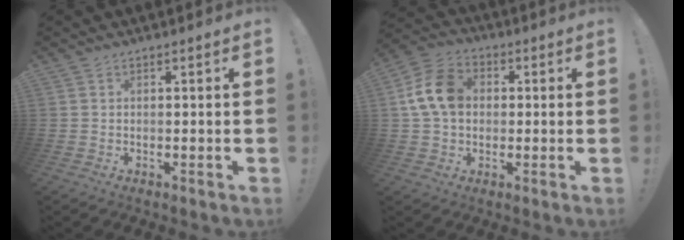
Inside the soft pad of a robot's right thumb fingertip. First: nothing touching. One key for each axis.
{"total": 13.4, "fx": 1.8, "fy": 10.2, "fz": 8.5, "tx": -0.142, "ty": 0.012, "tz": 0.039}